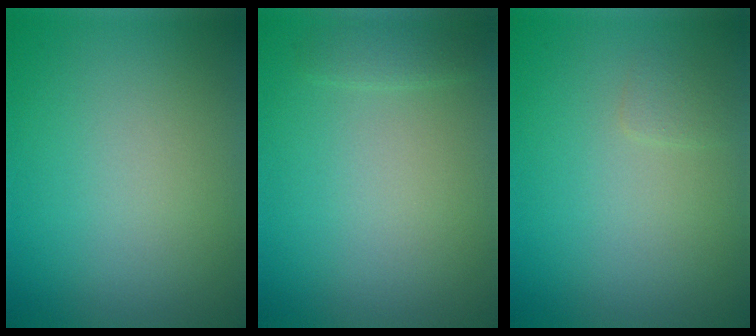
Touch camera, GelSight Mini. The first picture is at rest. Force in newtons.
{"total": 1.0, "press": 1.0, "slide": 0.1}
{"total": 0.8, "press": 0.8, "slide": 0.0}